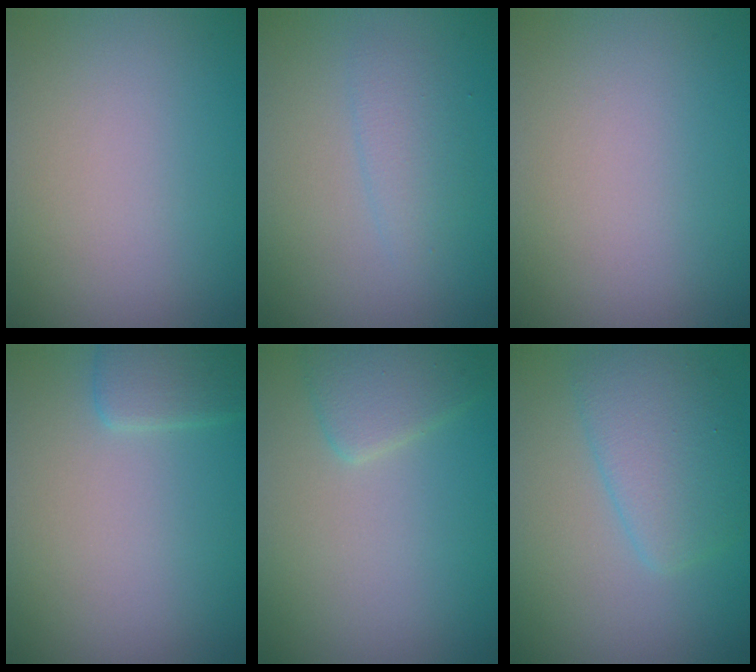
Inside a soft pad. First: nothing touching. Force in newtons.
{"total": 1.8, "press": 1.8, "slide": 0.1}
{"total": 0.0}
{"total": 1.9, "press": 1.9, "slide": 0.2}
{"total": 2.4, "press": 2.4, "slide": 0.1}
{"total": 4.1, "press": 4.1, "slide": 0.2}